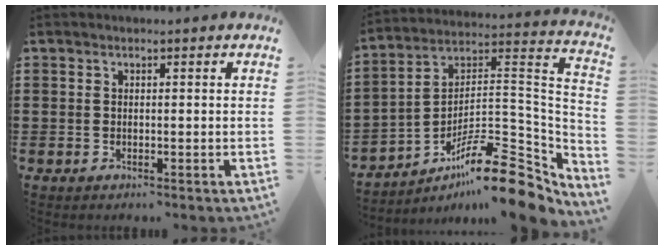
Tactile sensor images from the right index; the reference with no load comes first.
{"total": 14.9, "force": [-10.6, 3.2, 10.0], "torque": [-0.150, 0.025, -0.195]}